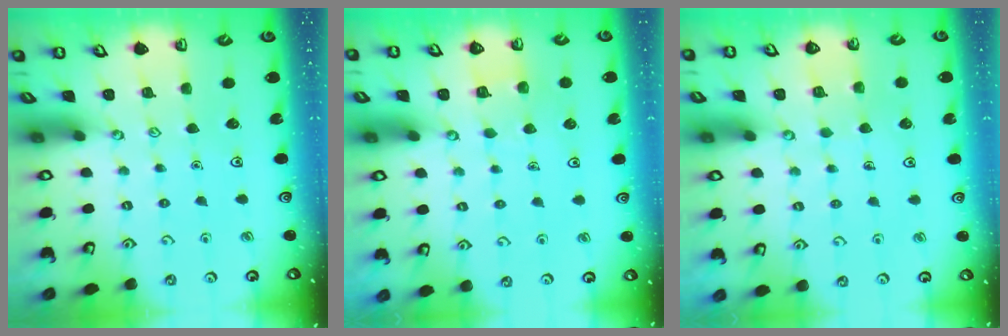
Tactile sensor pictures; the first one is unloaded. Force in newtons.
{"total": 4.7, "press": 4.7, "slide": 0.4}
{"total": 3.5, "press": 3.5, "slide": 0.3}